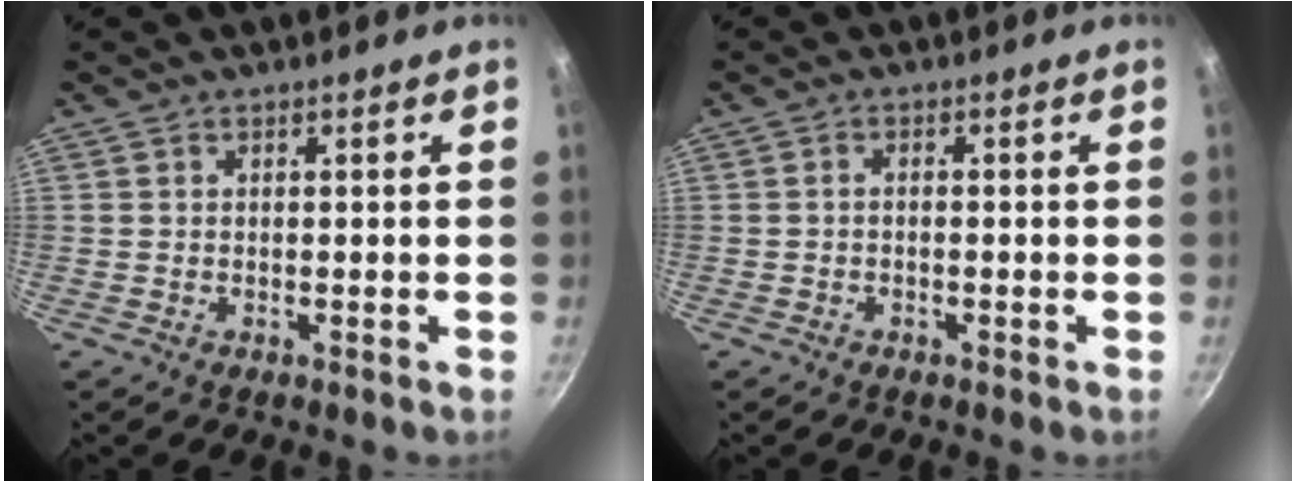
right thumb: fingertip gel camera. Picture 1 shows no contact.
{"total": 1.0, "force": [-0.6, 0.4, 0.7], "torque": [-0.018, 0.011, -0.011]}